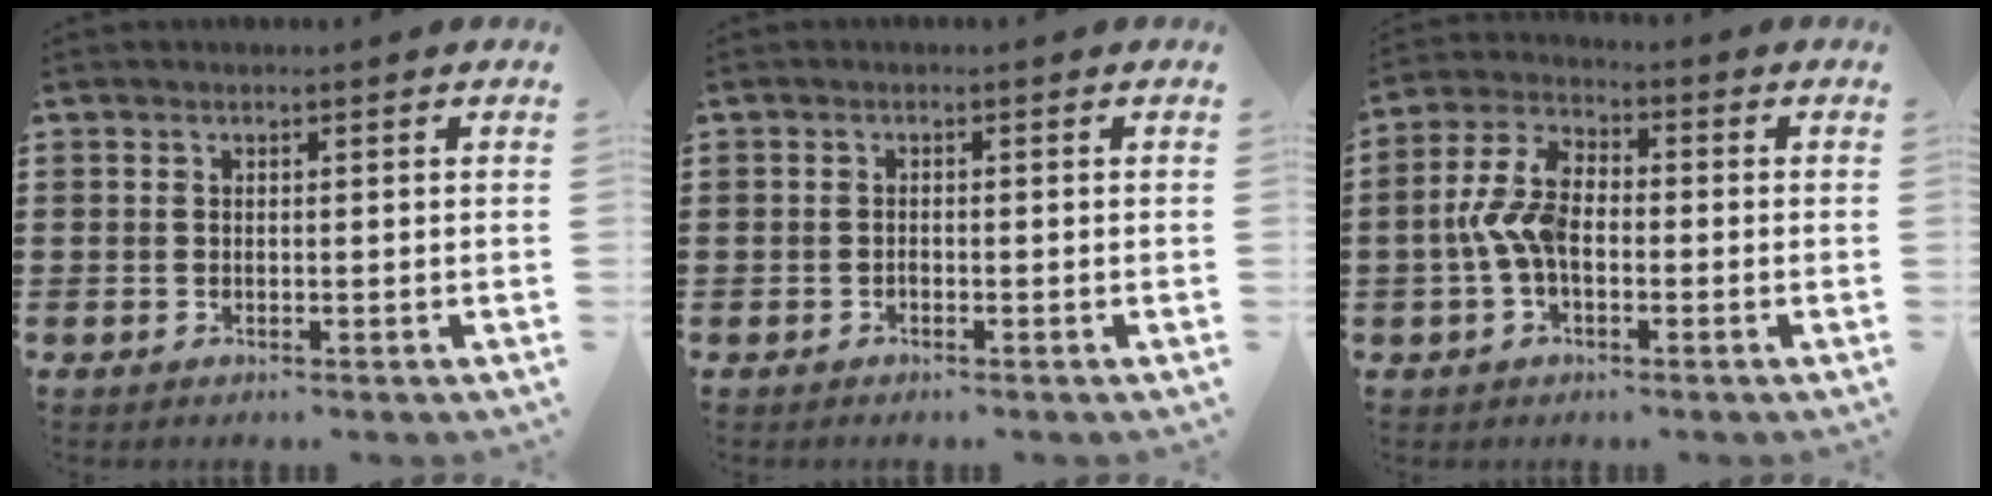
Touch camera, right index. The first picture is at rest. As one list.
[{"total": 0.5, "force": [-0.4, 0.3, 0.0], "torque": [-0.003, 0.000, -0.008]}, {"total": 6.8, "force": [-1.6, 3.9, 5.4], "torque": [-0.135, -0.001, -0.037]}]